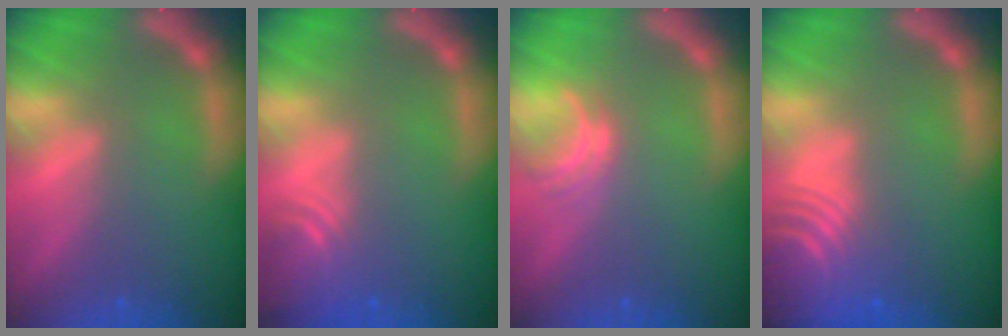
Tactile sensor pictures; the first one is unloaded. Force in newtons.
{"total": 4.0}
{"total": 2.0}
{"total": 10.1}